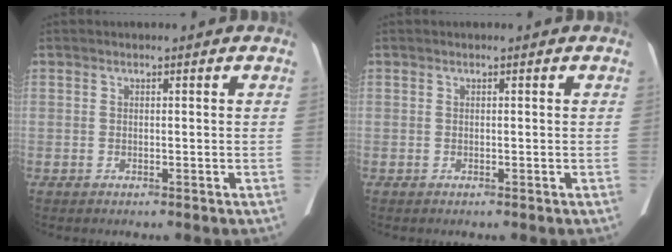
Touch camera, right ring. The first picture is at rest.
{"total": 0.0}